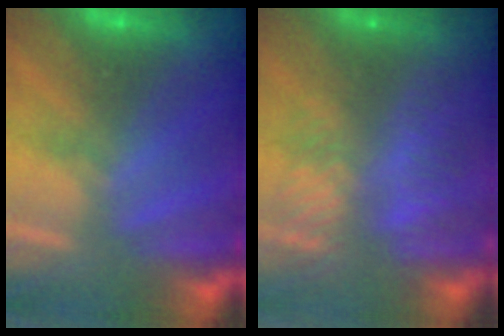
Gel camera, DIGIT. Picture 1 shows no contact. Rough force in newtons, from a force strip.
{"total": 7.4}